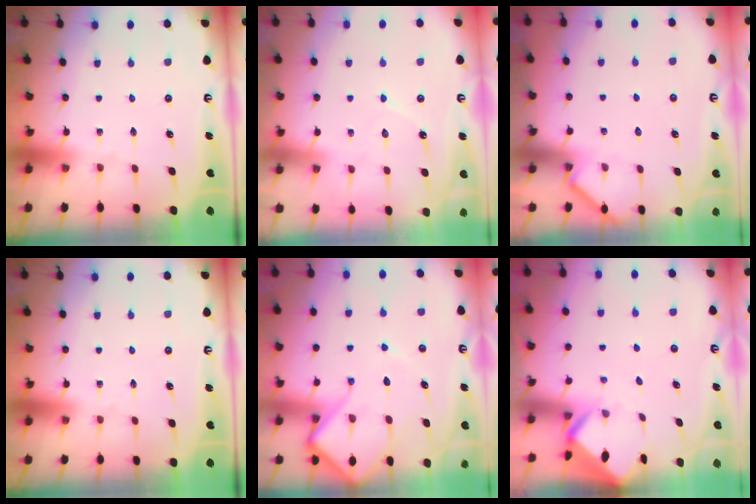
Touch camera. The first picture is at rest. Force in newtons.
{"total": 7.0, "press": 7.0, "slide": 0.4}
{"total": 2.8, "press": 2.8, "slide": 0.4}
{"total": 0.0}
{"total": 10.5, "press": 10.5, "slide": 1.2}
{"total": 2.9, "press": 2.9, "slide": 0.2}